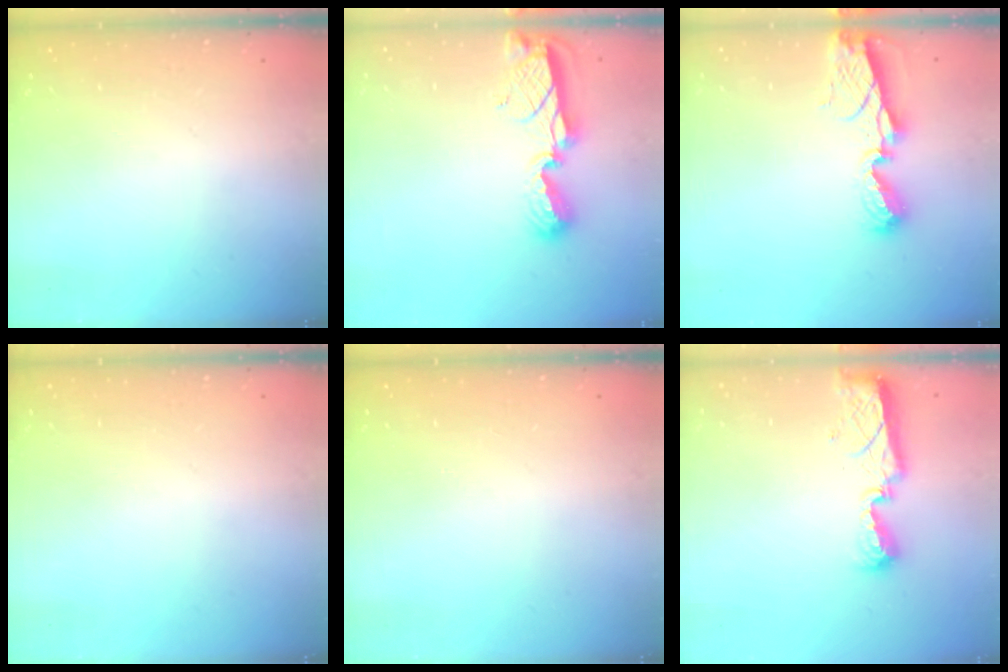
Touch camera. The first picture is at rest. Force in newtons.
{"total": 8.5, "press": 8.4, "slide": 1.2}
{"total": 8.4, "press": 8.4, "slide": 1.1}
{"total": 0.0}
{"total": 0.0}
{"total": 8.2, "press": 8.2, "slide": 0.4}